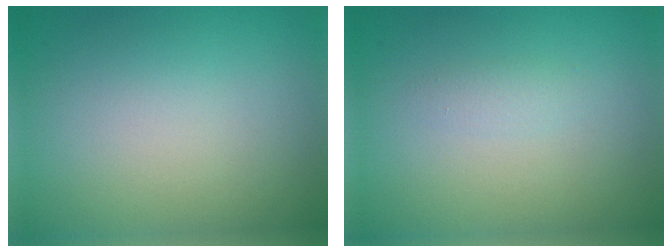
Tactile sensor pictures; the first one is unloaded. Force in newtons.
{"total": 0.8, "press": 0.8, "slide": 0.1}